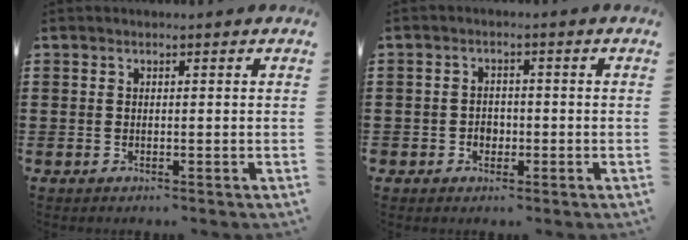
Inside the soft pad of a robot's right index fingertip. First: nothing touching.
{"total": 2.0, "force": [-0.8, 1.8, 0.5], "torque": [-0.015, 0.004, -0.018]}